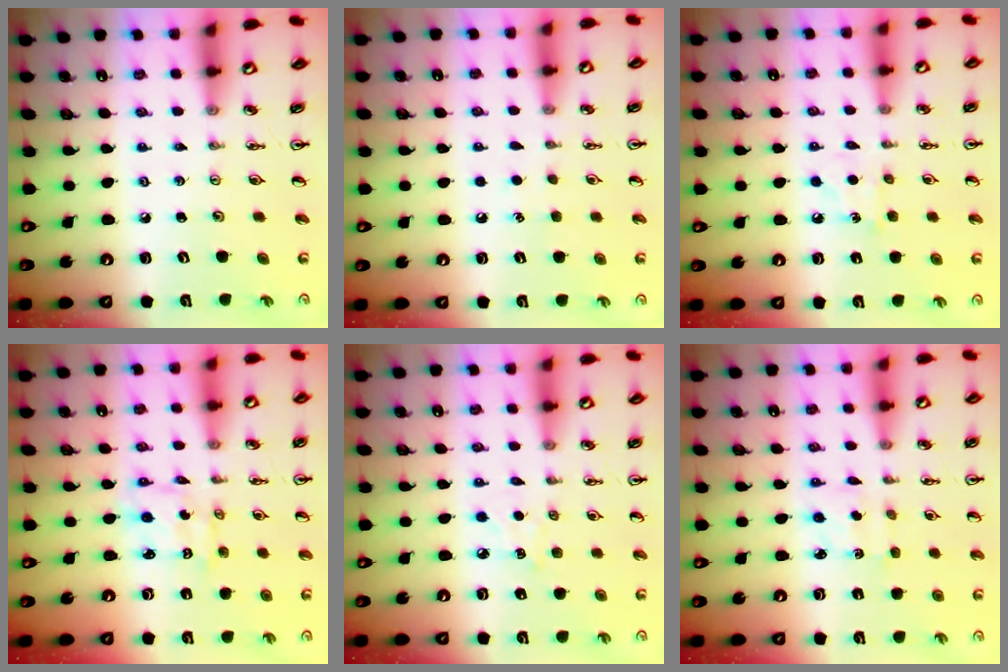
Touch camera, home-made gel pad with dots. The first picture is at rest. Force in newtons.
{"total": 4.9, "press": 4.9, "slide": 0.6}
{"total": 6.4, "press": 6.3, "slide": 0.9}
{"total": 2.1, "press": 2.1, "slide": 0.1}
{"total": 4.6, "press": 4.5, "slide": 0.6}
{"total": 1.7, "press": 1.5, "slide": 0.8}